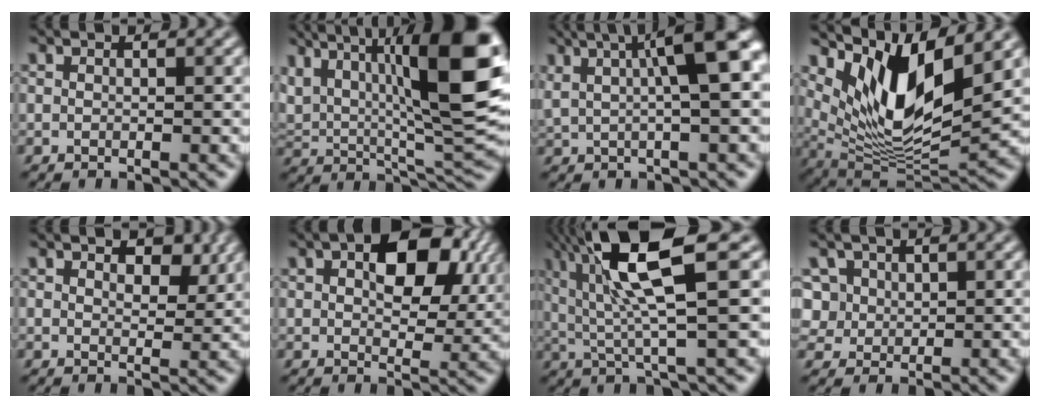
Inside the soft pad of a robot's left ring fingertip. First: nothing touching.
{"total": 13.4, "force": [4.7, 5.9, 11.1], "torque": [-0.186, 0.018, 0.081]}
{"total": 8.8, "force": [2.5, 2.5, 8.1], "torque": [-0.122, 0.019, 0.045]}
{"total": 9.8, "force": [4.6, 3.6, 7.9], "torque": [-0.137, -0.013, 0.095]}
{"total": 3.4, "force": [2.0, 1.6, 2.2], "torque": [-0.035, 0.003, 0.026]}
{"total": 9.3, "force": [3.5, 4.9, 7.1], "torque": [-0.103, 0.010, 0.056]}
{"total": 9.5, "force": [3.5, 1.9, 8.6], "torque": [-0.157, 0.012, 0.064]}
{"total": 4.1, "force": [1.8, 3.4, 1.5], "torque": [-0.043, 0.013, 0.029]}